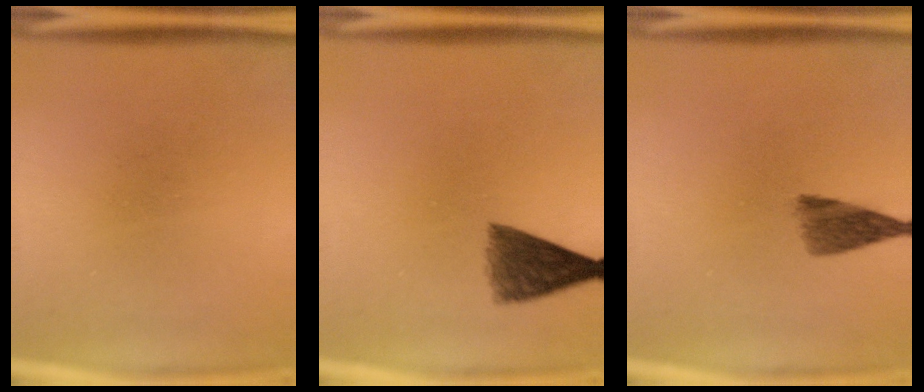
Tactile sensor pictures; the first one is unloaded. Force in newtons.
{"total": 6.0}
{"total": 4.3}